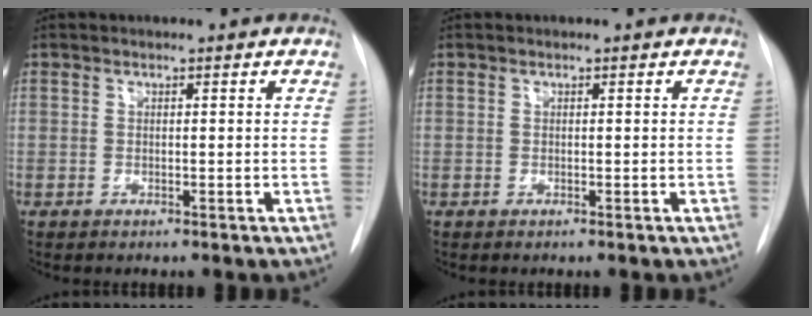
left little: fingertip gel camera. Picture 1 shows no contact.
{"total": 0.0}